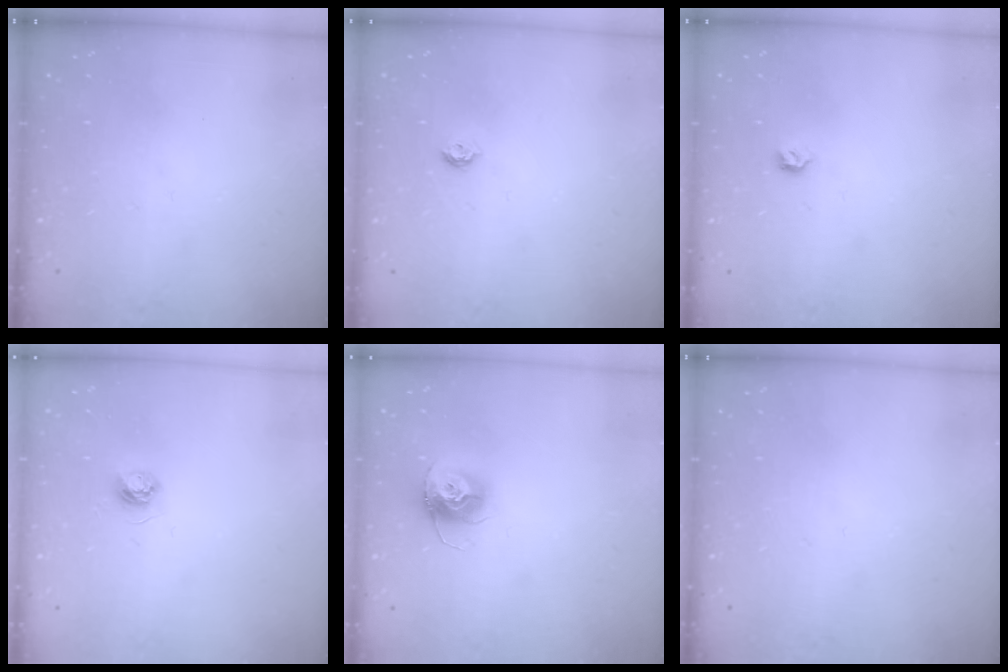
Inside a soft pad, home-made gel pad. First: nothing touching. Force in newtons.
{"total": 3.9, "press": 3.9, "slide": 0.5}
{"total": 3.4, "press": 3.3, "slide": 0.7}
{"total": 3.6, "press": 3.6, "slide": 0.5}
{"total": 11.1, "press": 11.1, "slide": 0.9}
{"total": 0.0}